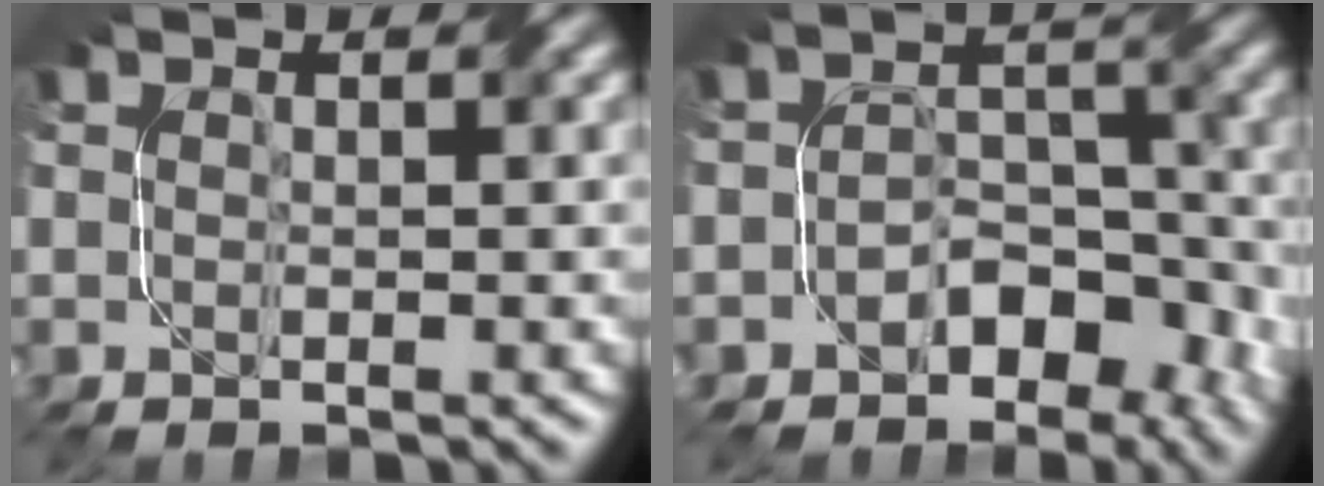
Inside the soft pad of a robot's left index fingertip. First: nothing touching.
{"total": 5.0, "force": [-2.8, 3.2, 2.7], "torque": [-0.024, 0.001, -0.046]}